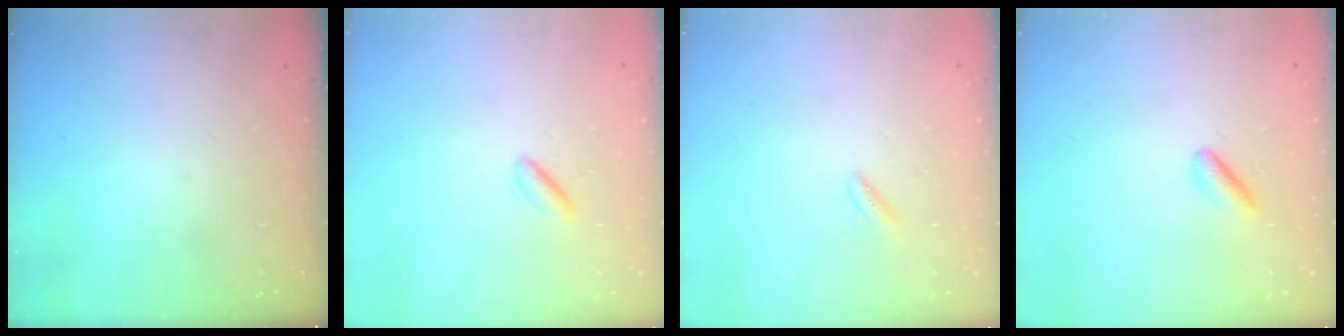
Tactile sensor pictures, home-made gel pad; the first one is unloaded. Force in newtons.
{"total": 1.3, "press": 1.0, "slide": 0.8}
{"total": 1.4, "press": 1.3, "slide": 0.6}
{"total": 3.7, "press": 3.5, "slide": 1.1}